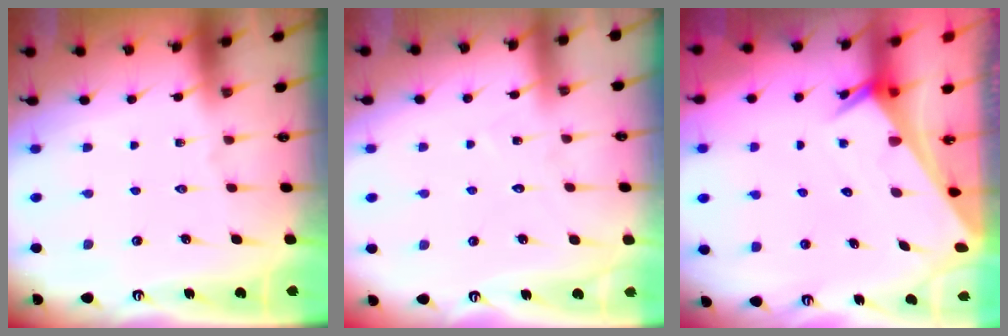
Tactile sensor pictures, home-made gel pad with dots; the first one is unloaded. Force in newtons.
{"total": 4.8, "press": 4.7, "slide": 0.5}
{"total": 2.4, "press": 2.4, "slide": 0.1}